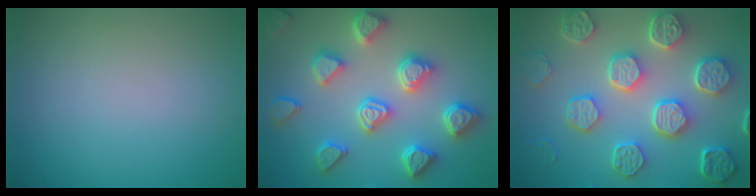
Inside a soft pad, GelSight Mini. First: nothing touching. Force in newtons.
{"total": 6.0, "press": 5.8, "slide": 1.8}
{"total": 8.8, "press": 6.7, "slide": 5.6}